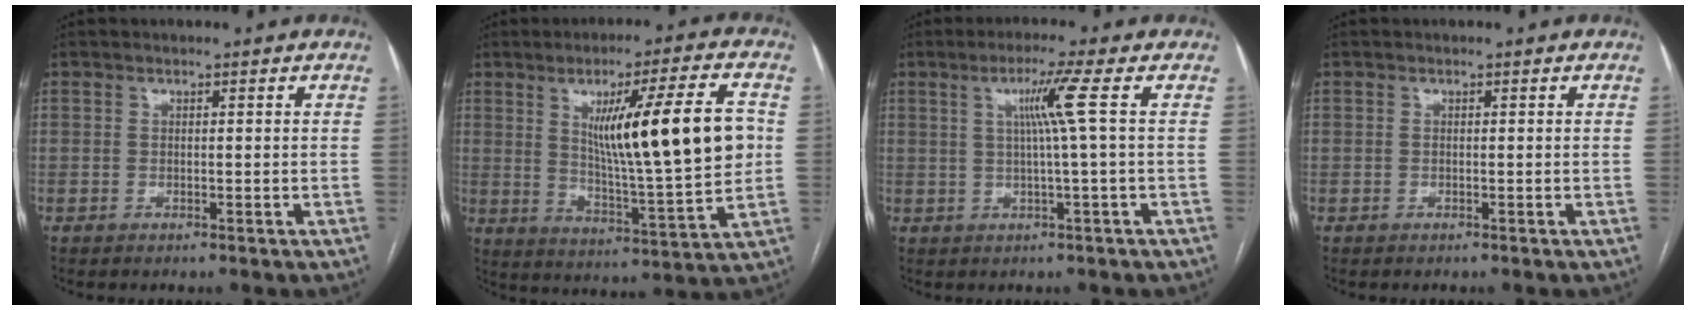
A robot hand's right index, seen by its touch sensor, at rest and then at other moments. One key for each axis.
{"total": 17.7, "fx": 3.3, "fy": 0.8, "fz": 17.4, "tx": -0.271, "ty": -0.005, "tz": 0.052}
{"total": 5.3, "fx": 1.1, "fy": -1.7, "fz": 4.9, "tx": -0.094, "ty": 0.005, "tz": 0.024}
{"total": 0.0}